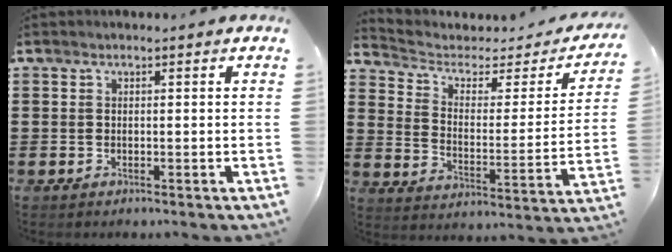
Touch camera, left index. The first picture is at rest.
{"total": 3.4, "force": [2.3, 2.0, 1.4], "torque": [-0.048, -0.014, 0.033]}